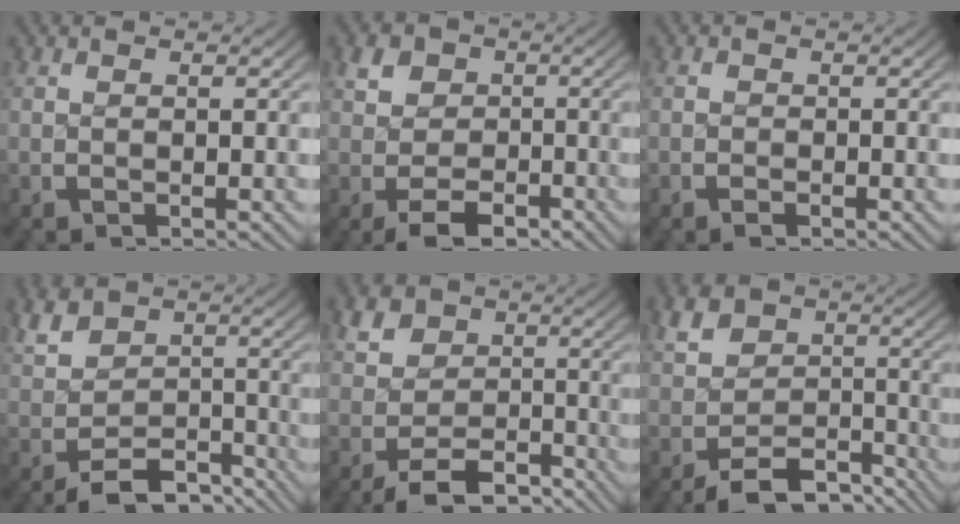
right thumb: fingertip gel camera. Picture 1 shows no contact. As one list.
[{"total": 4.4, "force": [-1.4, 3.5, 2.3], "torque": [-0.031, -0.020, -0.018]}, {"total": 0.7, "force": [-0.6, 0.4, 0.0], "torque": [-0.002, -0.004, -0.012]}, {"total": 6.5, "force": [-3.4, 4.5, 3.2], "torque": [-0.044, -0.023, -0.050]}, {"total": 6.7, "force": [-3.5, 4.8, 3.0], "torque": [-0.047, -0.030, -0.050]}, {"total": 7.8, "force": [-4.6, 5.3, 3.4], "torque": [-0.057, -0.033, -0.066]}]